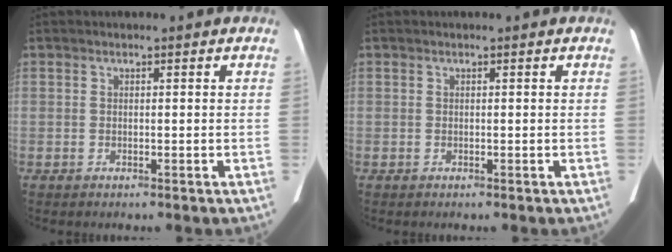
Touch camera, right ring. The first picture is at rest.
{"total": 0.0}